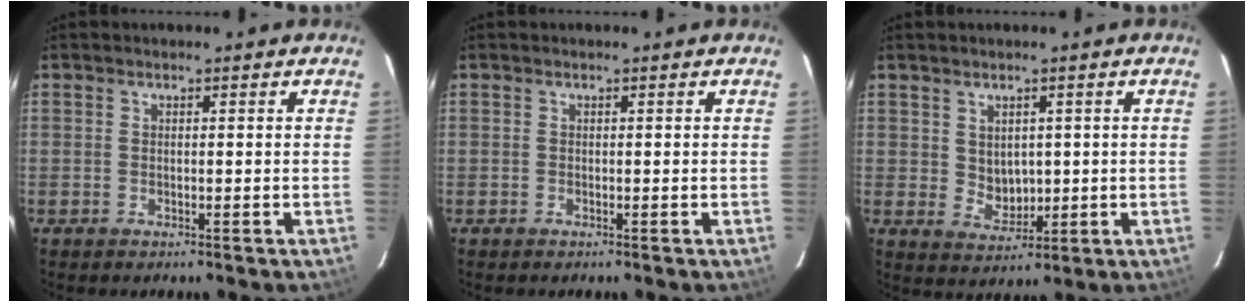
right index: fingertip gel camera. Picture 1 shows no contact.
{"total": 0.0}
{"total": 4.3, "force": [1.0, 3.7, 2.0], "torque": [-0.032, -0.001, 0.031]}